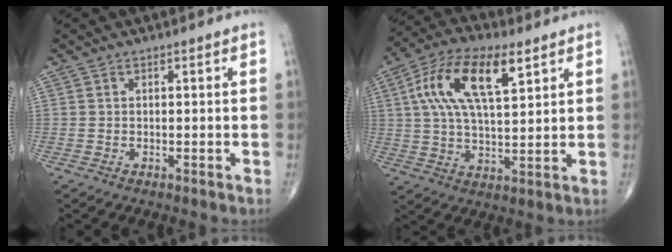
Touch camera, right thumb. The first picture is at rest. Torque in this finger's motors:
{"motor_torque": [-0.49, 1.18, 0.21, -0.08, 0.16]}